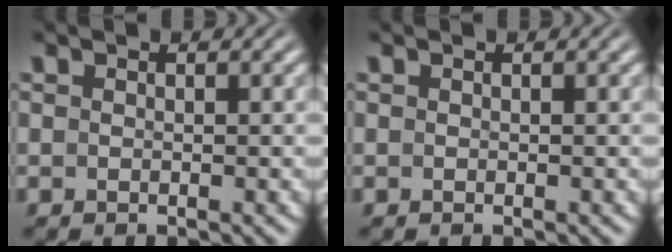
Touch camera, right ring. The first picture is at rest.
{"total": 0.0}